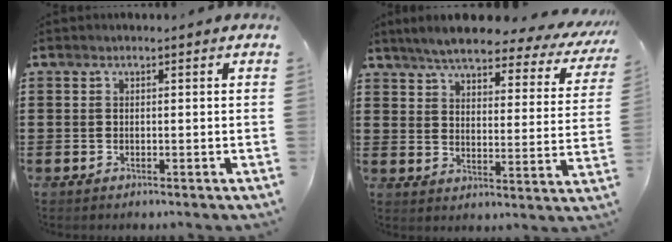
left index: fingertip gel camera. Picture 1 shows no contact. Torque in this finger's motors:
{"motor_torque": [2.14, 0.00, 1.02, 0.13]}